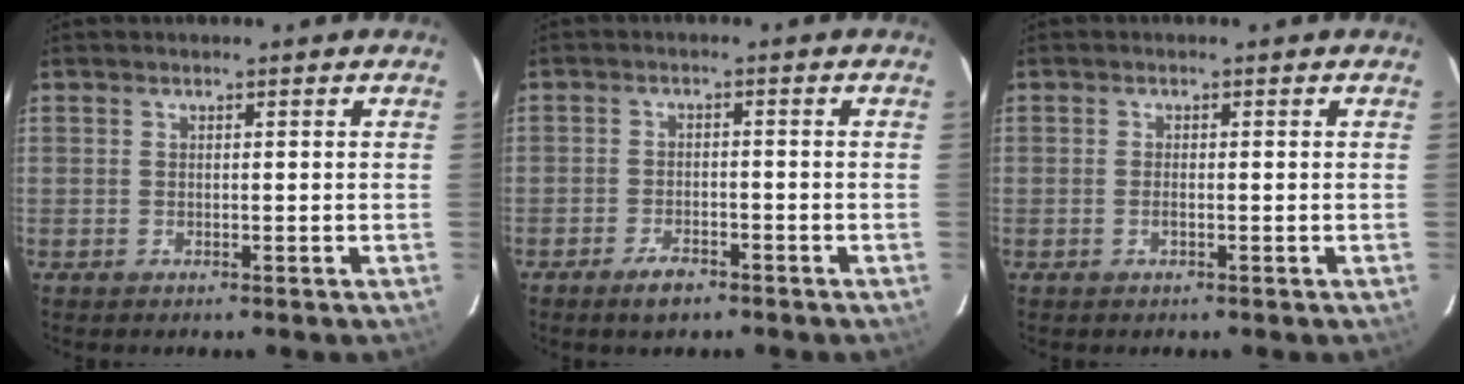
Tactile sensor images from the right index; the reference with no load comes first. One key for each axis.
{"total": 4.2, "fx": -3.1, "fy": 1.7, "fz": 2.2, "tx": -0.054, "ty": 0.001, "tz": -0.054}
{"total": 1.0, "fx": -0.4, "fy": 0.3, "fz": 0.8, "tx": -0.019, "ty": -0.001, "tz": -0.006}